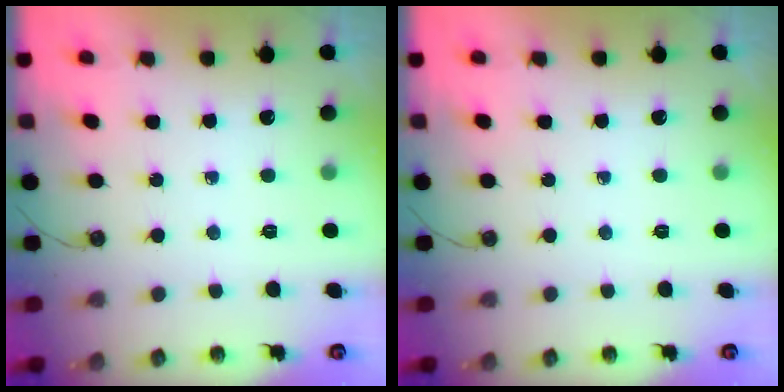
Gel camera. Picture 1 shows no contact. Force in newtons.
{"total": 0.0}